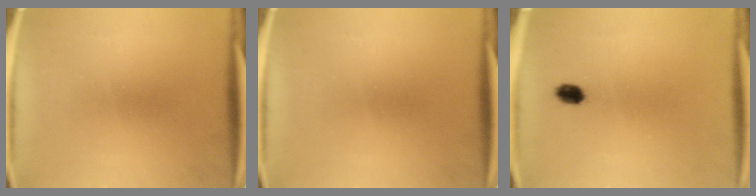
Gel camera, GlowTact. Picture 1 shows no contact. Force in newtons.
{"total": 0.0}
{"total": 2.4}